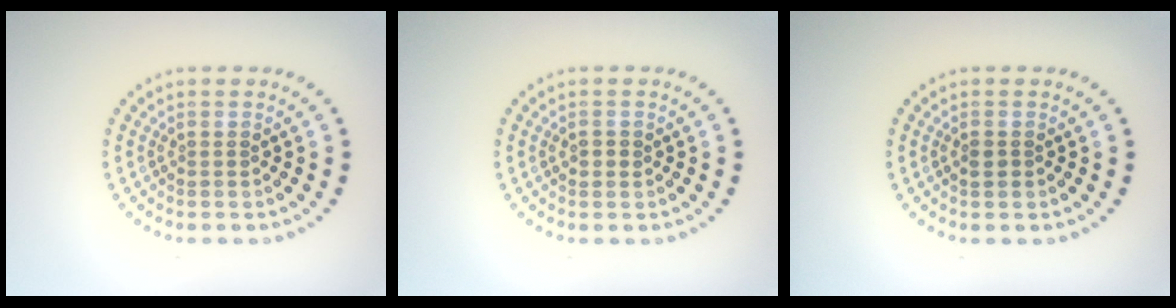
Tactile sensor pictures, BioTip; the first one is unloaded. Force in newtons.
{"total": 0.9, "press": 0.9, "slide": 0.1}
{"total": 0.9, "press": 0.8, "slide": 0.3}